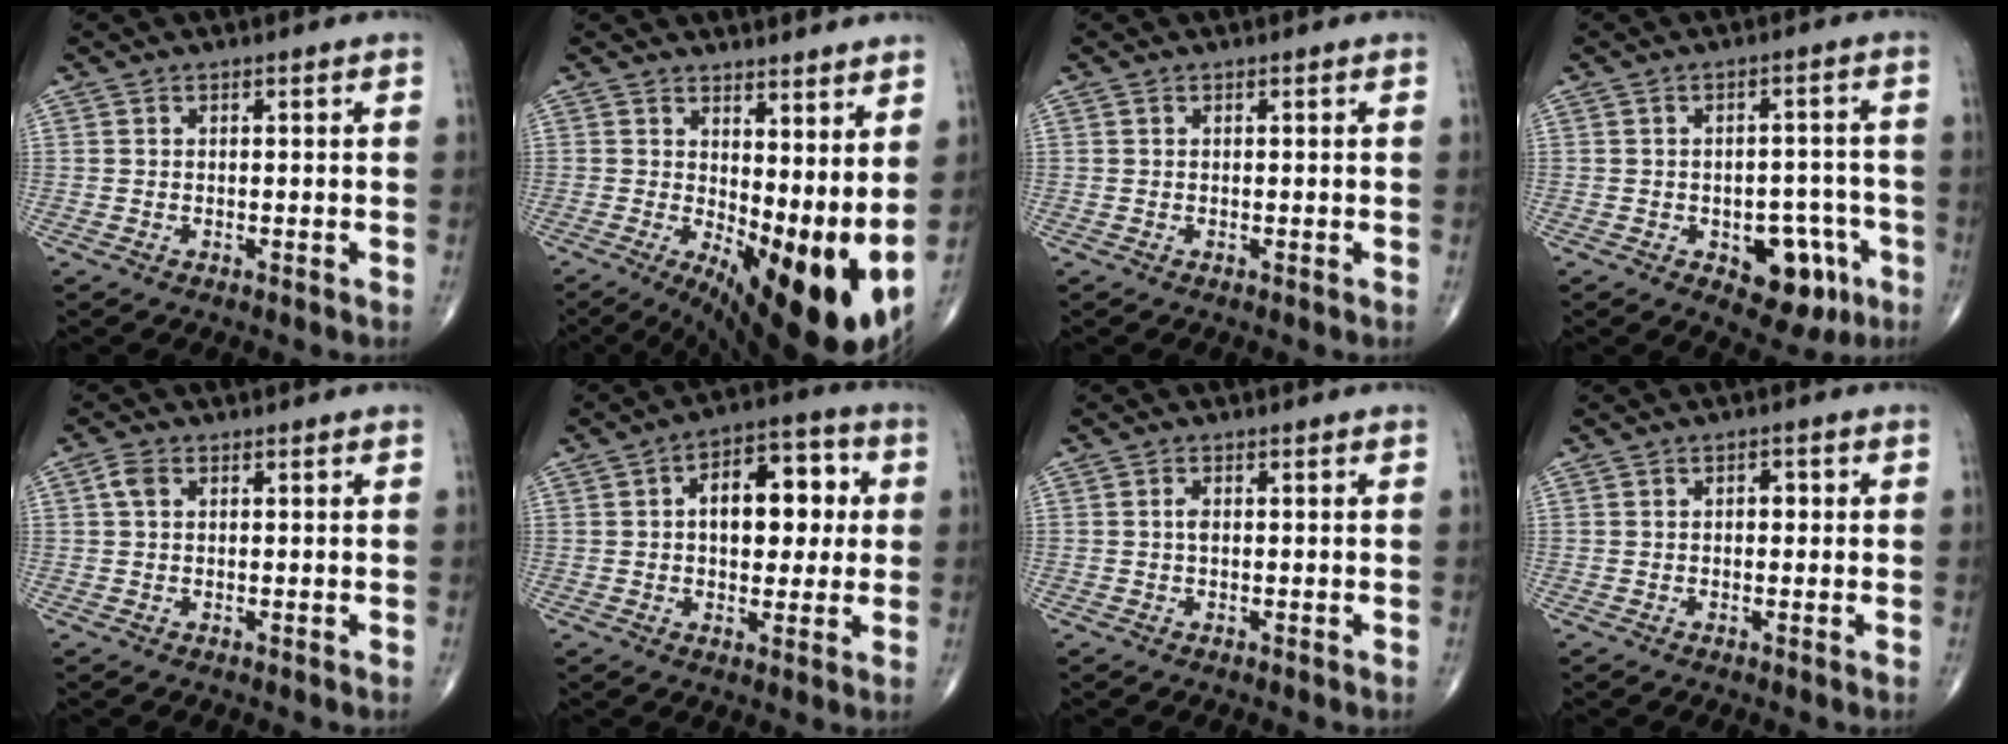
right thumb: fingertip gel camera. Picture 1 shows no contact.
{"total": 16.3, "force": [1.7, 6.3, 15.0], "torque": [-0.225, -0.030, 0.041]}
{"total": 0.0}
{"total": 10.5, "force": [-4.3, 6.1, 7.4], "torque": [-0.054, 0.029, -0.047]}
{"total": 2.2, "force": [0.7, 1.5, 1.5], "torque": [-0.034, 0.008, 0.011]}
{"total": 13.1, "force": [1.9, 7.5, 10.5], "torque": [-0.111, 0.019, 0.022]}
{"total": 1.3, "force": [0.1, 0.7, 1.0], "torque": [-0.017, 0.001, -0.001]}
{"total": 2.0, "force": [0.2, 1.2, 1.5], "torque": [-0.013, 0.006, -0.001]}